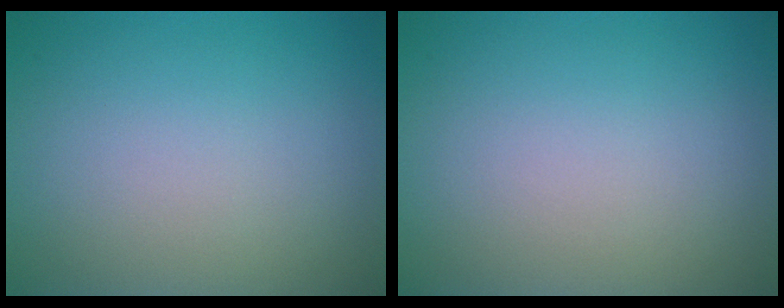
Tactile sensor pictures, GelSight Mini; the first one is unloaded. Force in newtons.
{"total": 0.0}